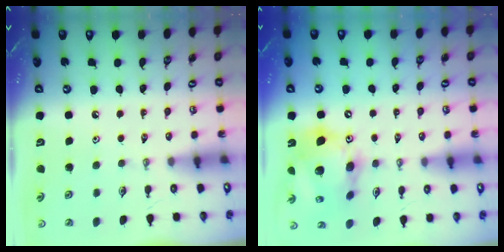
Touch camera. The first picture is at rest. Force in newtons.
{"total": 18.0, "press": 17.7, "slide": 3.1}